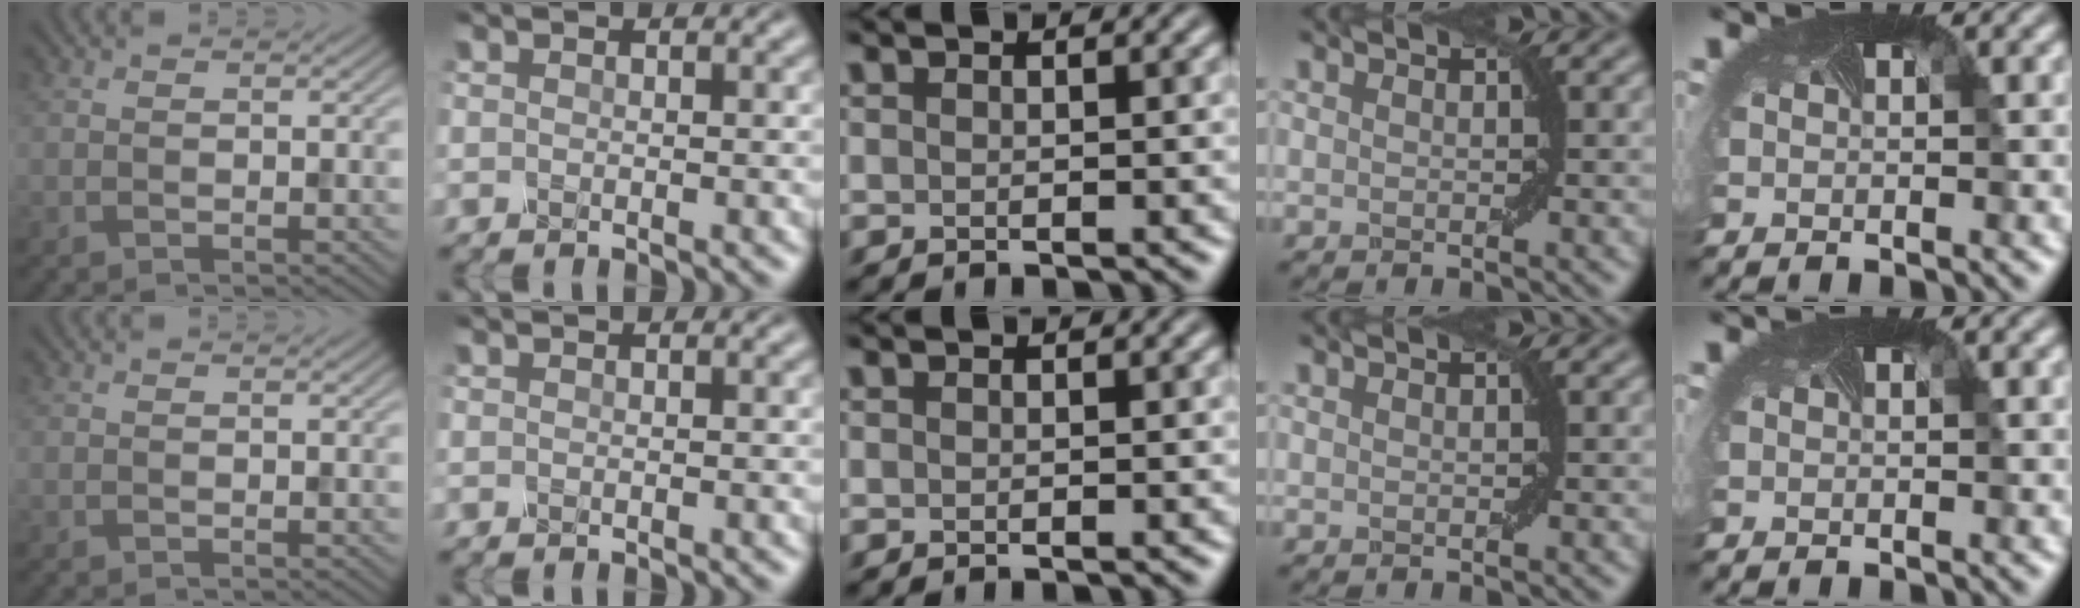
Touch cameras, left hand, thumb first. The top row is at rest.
{}